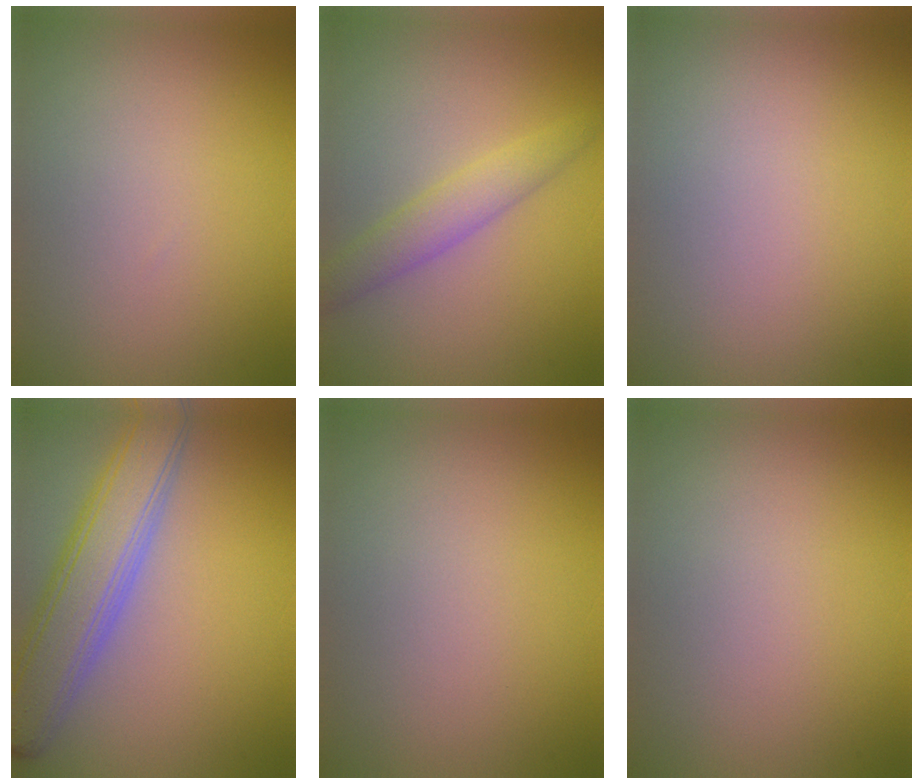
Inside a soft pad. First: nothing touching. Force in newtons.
{"total": 2.9, "press": 2.9, "slide": 0.1}
{"total": 0.0}
{"total": 6.8, "press": 6.7, "slide": 0.5}
{"total": 0.0}
{"total": 0.0}